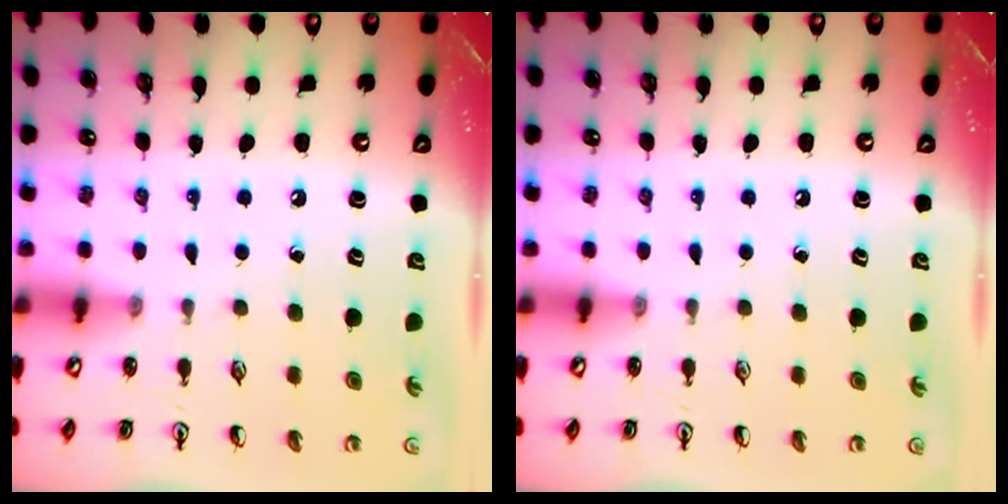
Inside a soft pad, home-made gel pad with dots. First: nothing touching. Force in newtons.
{"total": 0.0}